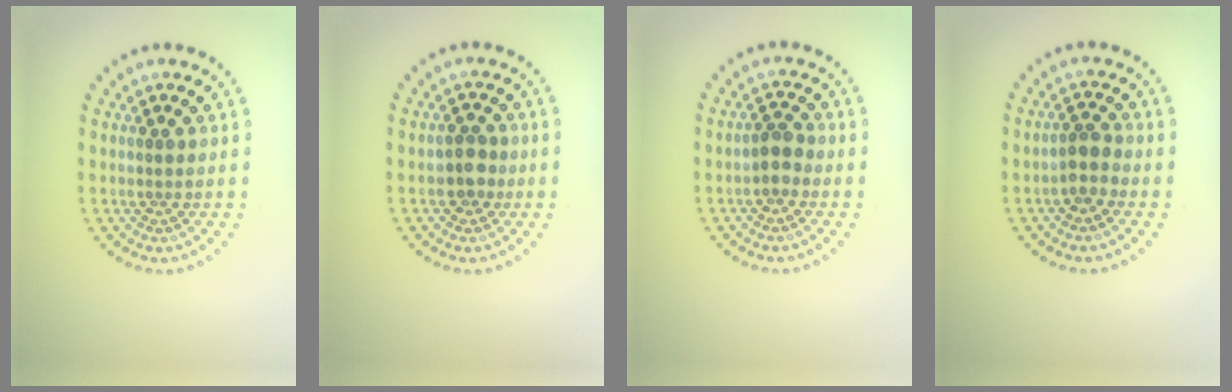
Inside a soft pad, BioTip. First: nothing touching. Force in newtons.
{"total": 1.9, "press": 1.8, "slide": 0.7}
{"total": 1.4, "press": 1.3, "slide": 0.6}
{"total": 1.9, "press": 1.6, "slide": 1.0}